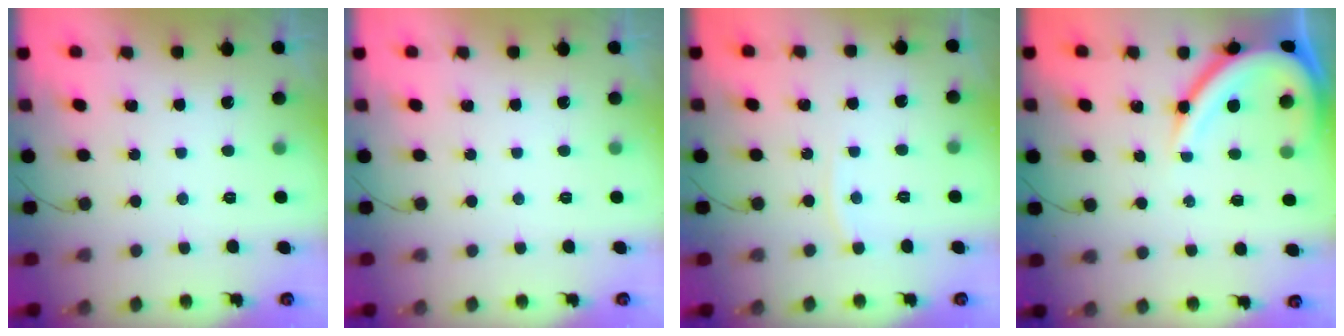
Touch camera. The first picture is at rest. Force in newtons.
{"total": 0.0}
{"total": 3.4, "press": 3.4, "slide": 0.3}
{"total": 12.3, "press": 12.3, "slide": 1.3}